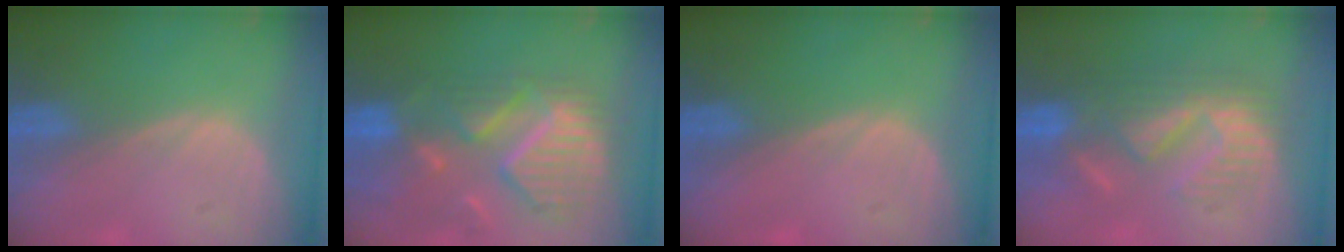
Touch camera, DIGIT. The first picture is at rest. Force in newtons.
{"total": 11.8, "press": 10.4, "slide": 5.6}
{"total": 0.0}
{"total": 8.6, "press": 8.5, "slide": 1.4}